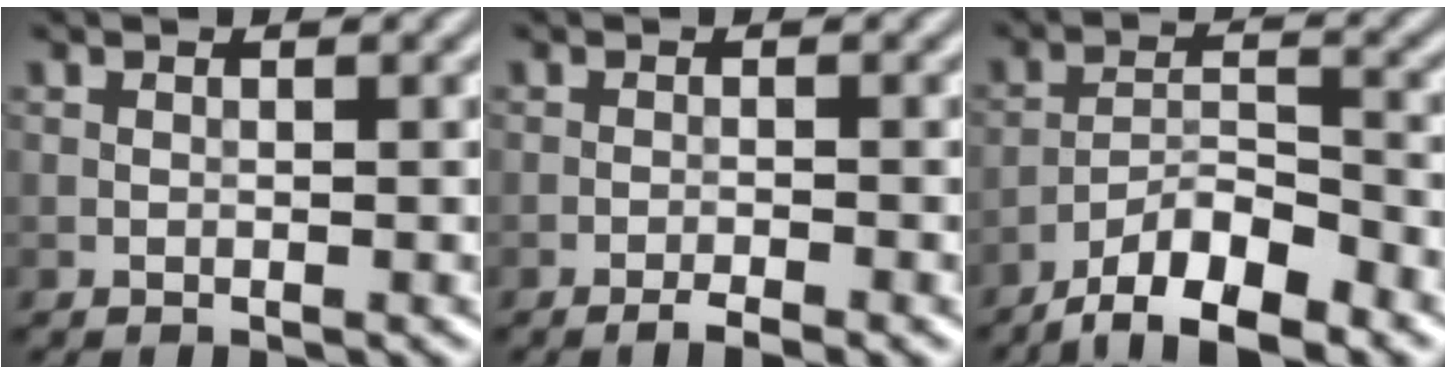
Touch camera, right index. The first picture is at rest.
{"total": 2.0, "force": [-1.3, 0.3, 1.4], "torque": [-0.024, 0.003, -0.026]}
{"total": 6.9, "force": [-5.2, 1.8, 4.1], "torque": [-0.066, 0.000, -0.095]}